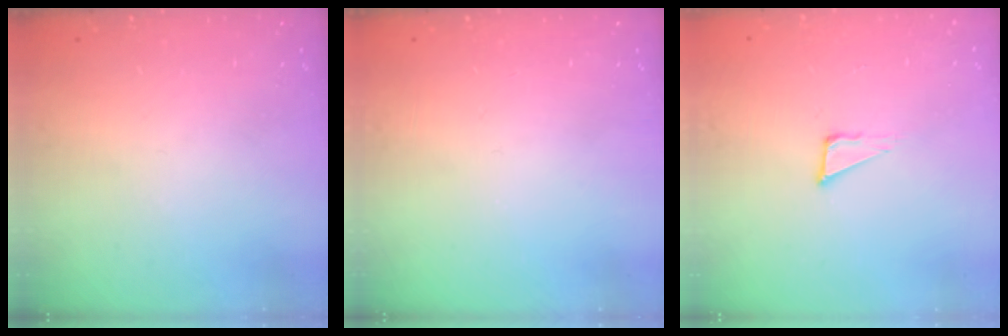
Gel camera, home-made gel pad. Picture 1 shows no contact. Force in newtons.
{"total": 0.0}
{"total": 4.4, "press": 4.3, "slide": 0.8}